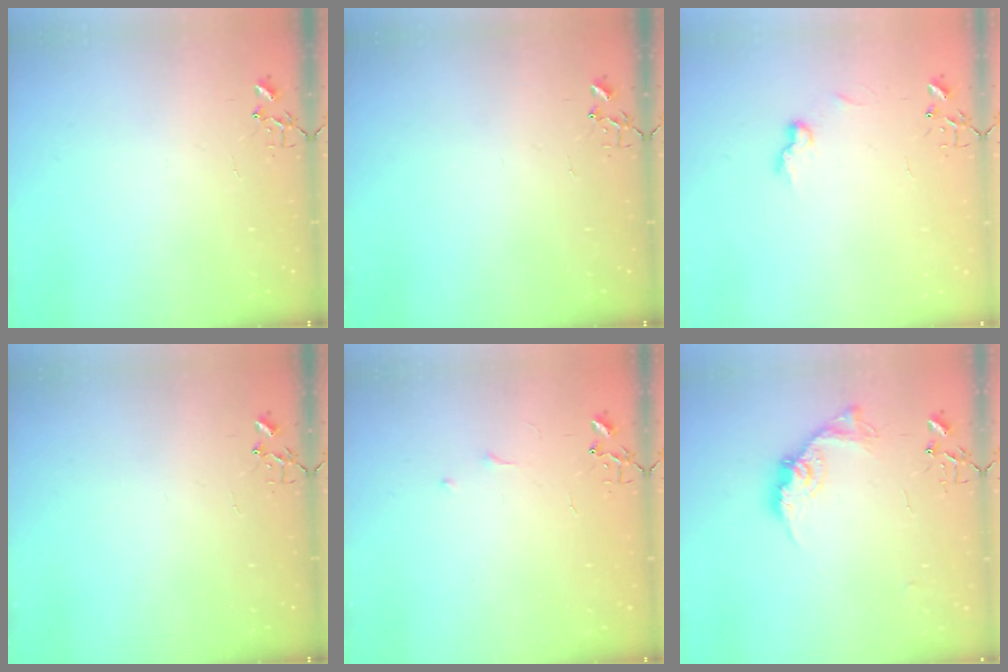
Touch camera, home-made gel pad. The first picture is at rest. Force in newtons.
{"total": 0.0}
{"total": 6.7, "press": 6.7, "slide": 0.4}
{"total": 0.0}
{"total": 4.7, "press": 4.7, "slide": 0.7}
{"total": 12.6, "press": 12.6, "slide": 0.5}